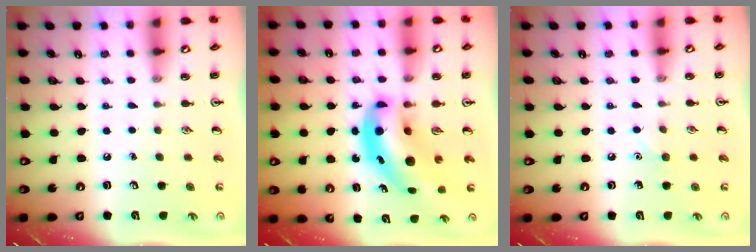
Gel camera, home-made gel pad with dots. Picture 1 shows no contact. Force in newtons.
{"total": 11.7, "press": 11.2, "slide": 3.4}
{"total": 4.7, "press": 4.4, "slide": 1.5}